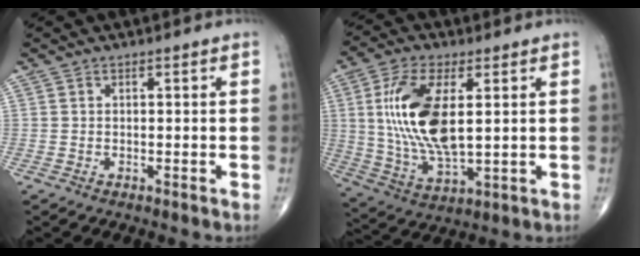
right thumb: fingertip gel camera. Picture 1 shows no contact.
{"total": 16.4, "force": [2.8, 7.1, 14.5], "torque": [-0.293, -0.016, 0.061]}